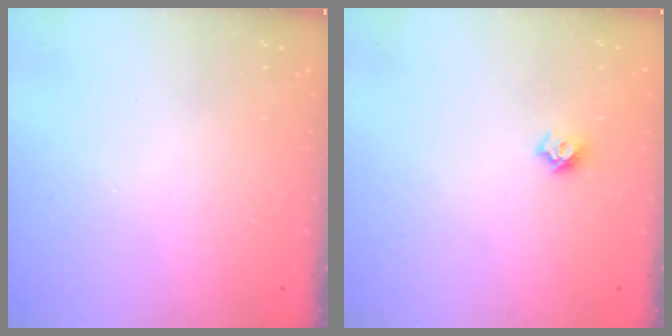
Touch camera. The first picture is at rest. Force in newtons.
{"total": 5.7, "press": 5.7, "slide": 0.5}